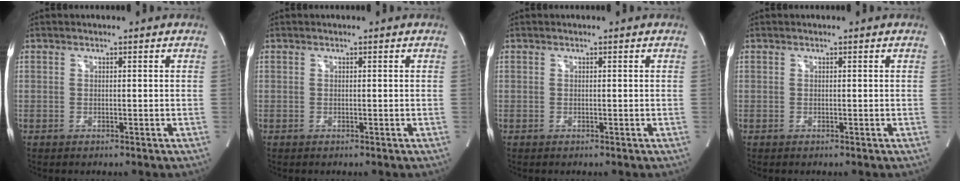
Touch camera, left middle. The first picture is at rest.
{"total": 0.0}
{"total": 0.0}
{"total": 0.0}